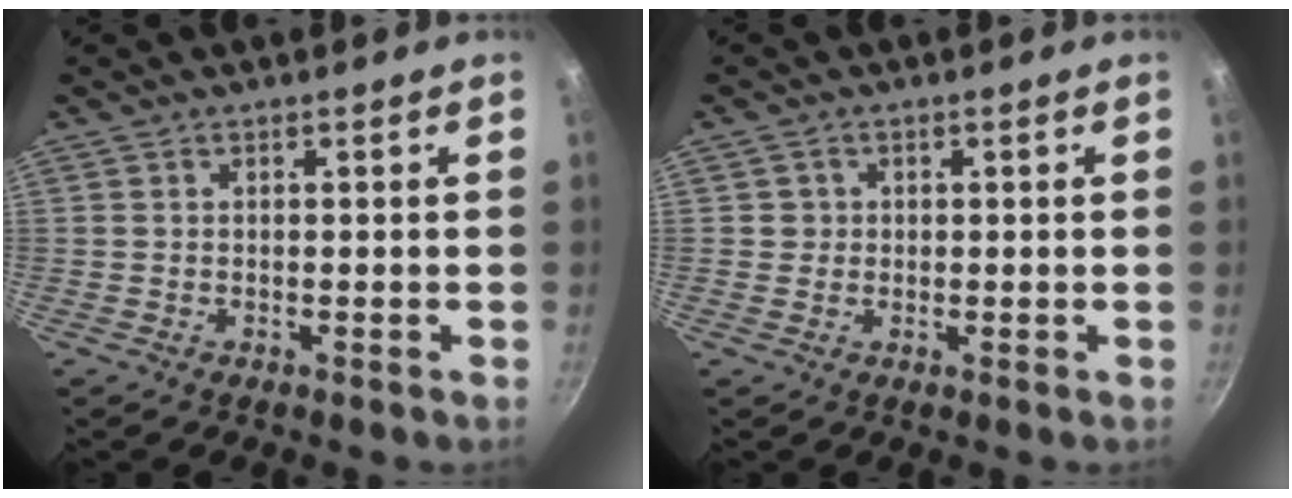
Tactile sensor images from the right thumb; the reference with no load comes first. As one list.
[{"total": 1.8, "force": [0.1, 1.8, 0.3], "torque": [0.006, 0.006, 0.000]}]